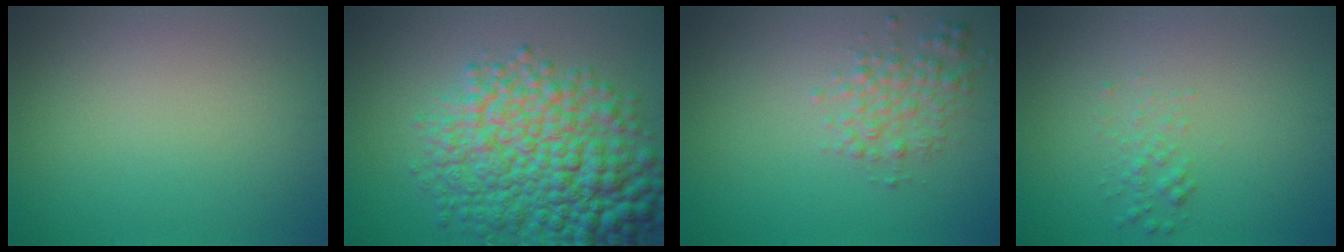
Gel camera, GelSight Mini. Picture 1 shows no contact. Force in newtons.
{"total": 10.9, "press": 10.9, "slide": 0.3}
{"total": 2.5, "press": 2.5, "slide": 0.0}
{"total": 1.1, "press": 1.1, "slide": 0.0}